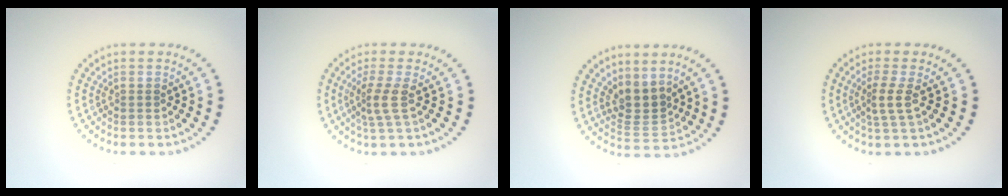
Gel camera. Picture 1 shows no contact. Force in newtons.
{"total": 2.2, "press": 1.6, "slide": 1.5}
{"total": 2.8, "press": 2.1, "slide": 1.8}
{"total": 2.0, "press": 1.4, "slide": 1.5}